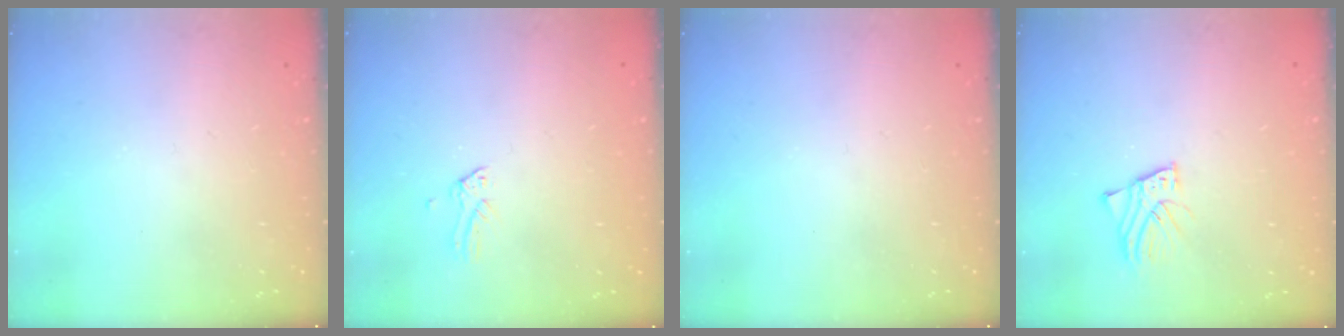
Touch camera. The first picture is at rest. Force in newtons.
{"total": 0.0}
{"total": 0.0}
{"total": 2.7, "press": 2.7, "slide": 0.2}